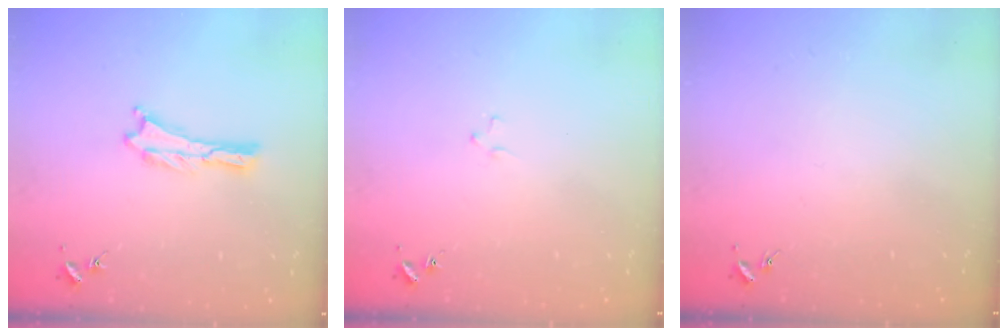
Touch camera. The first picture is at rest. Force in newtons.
{"total": 1.2, "press": 1.2, "slide": 0.2}
{"total": 0.0}